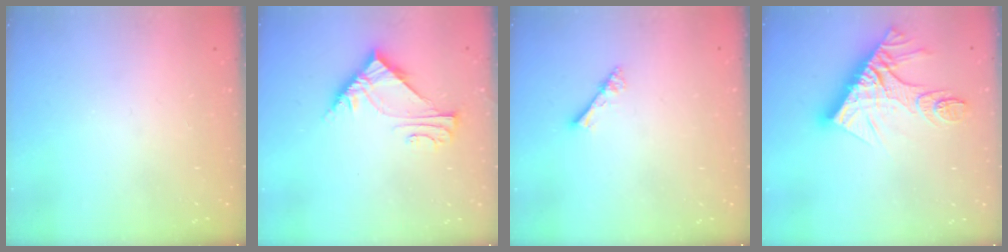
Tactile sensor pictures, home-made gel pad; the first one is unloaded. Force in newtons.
{"total": 6.6, "press": 6.6, "slide": 0.4}
{"total": 1.8, "press": 1.8, "slide": 0.1}
{"total": 16.4, "press": 16.3, "slide": 1.5}